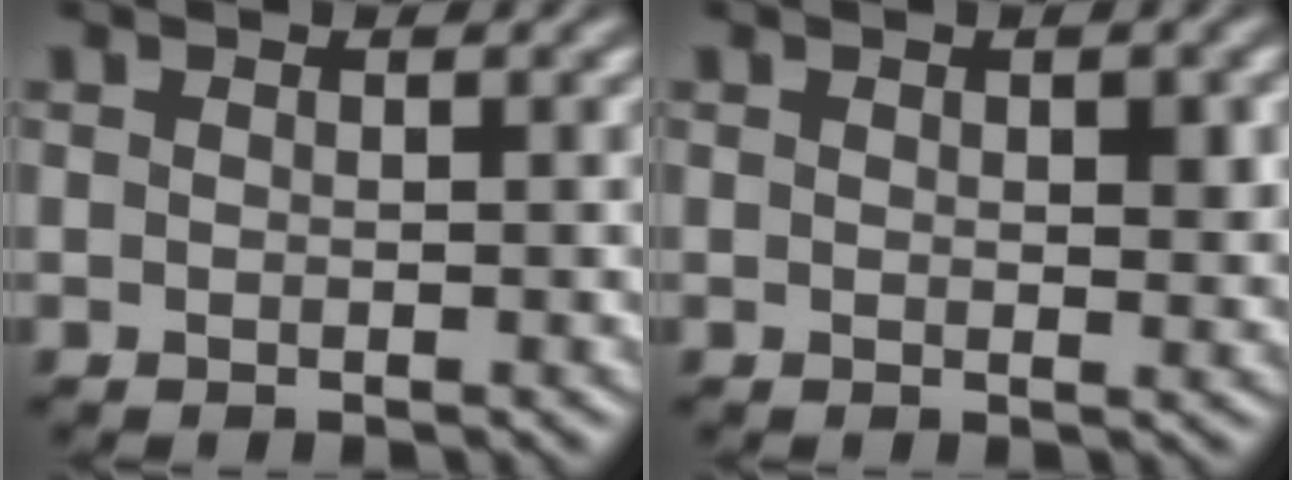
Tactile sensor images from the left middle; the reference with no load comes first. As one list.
[{"total": 2.1, "force": [0.6, 0.7, 1.9], "torque": [-0.024, -0.002, 0.013]}]